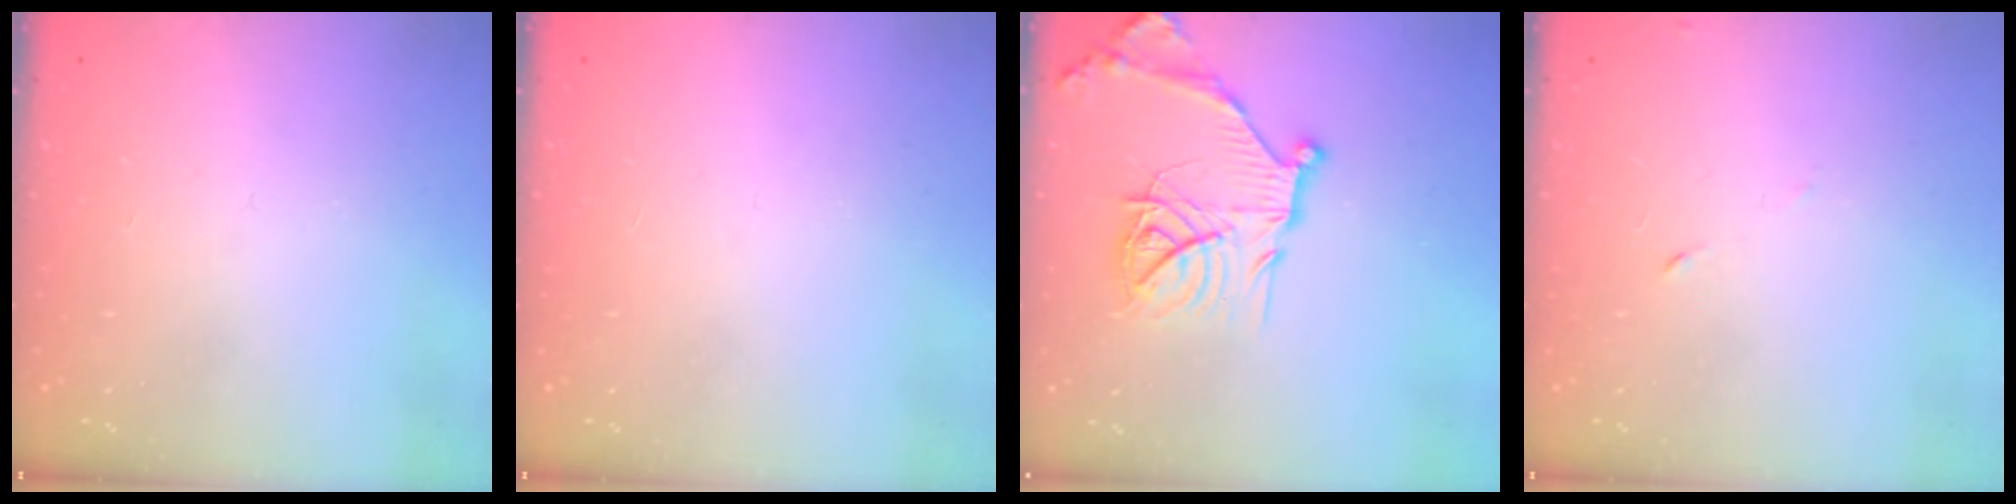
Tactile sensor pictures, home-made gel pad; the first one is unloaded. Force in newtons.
{"total": 1.5, "press": 1.5, "slide": 0.1}
{"total": 18.5, "press": 18.4, "slide": 1.9}
{"total": 5.2, "press": 5.1, "slide": 0.6}